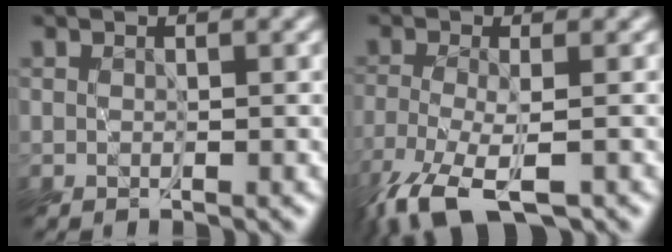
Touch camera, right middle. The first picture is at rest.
{"total": 6.6, "force": [-4.6, 1.8, 4.4], "torque": [-0.100, -0.020, -0.091]}